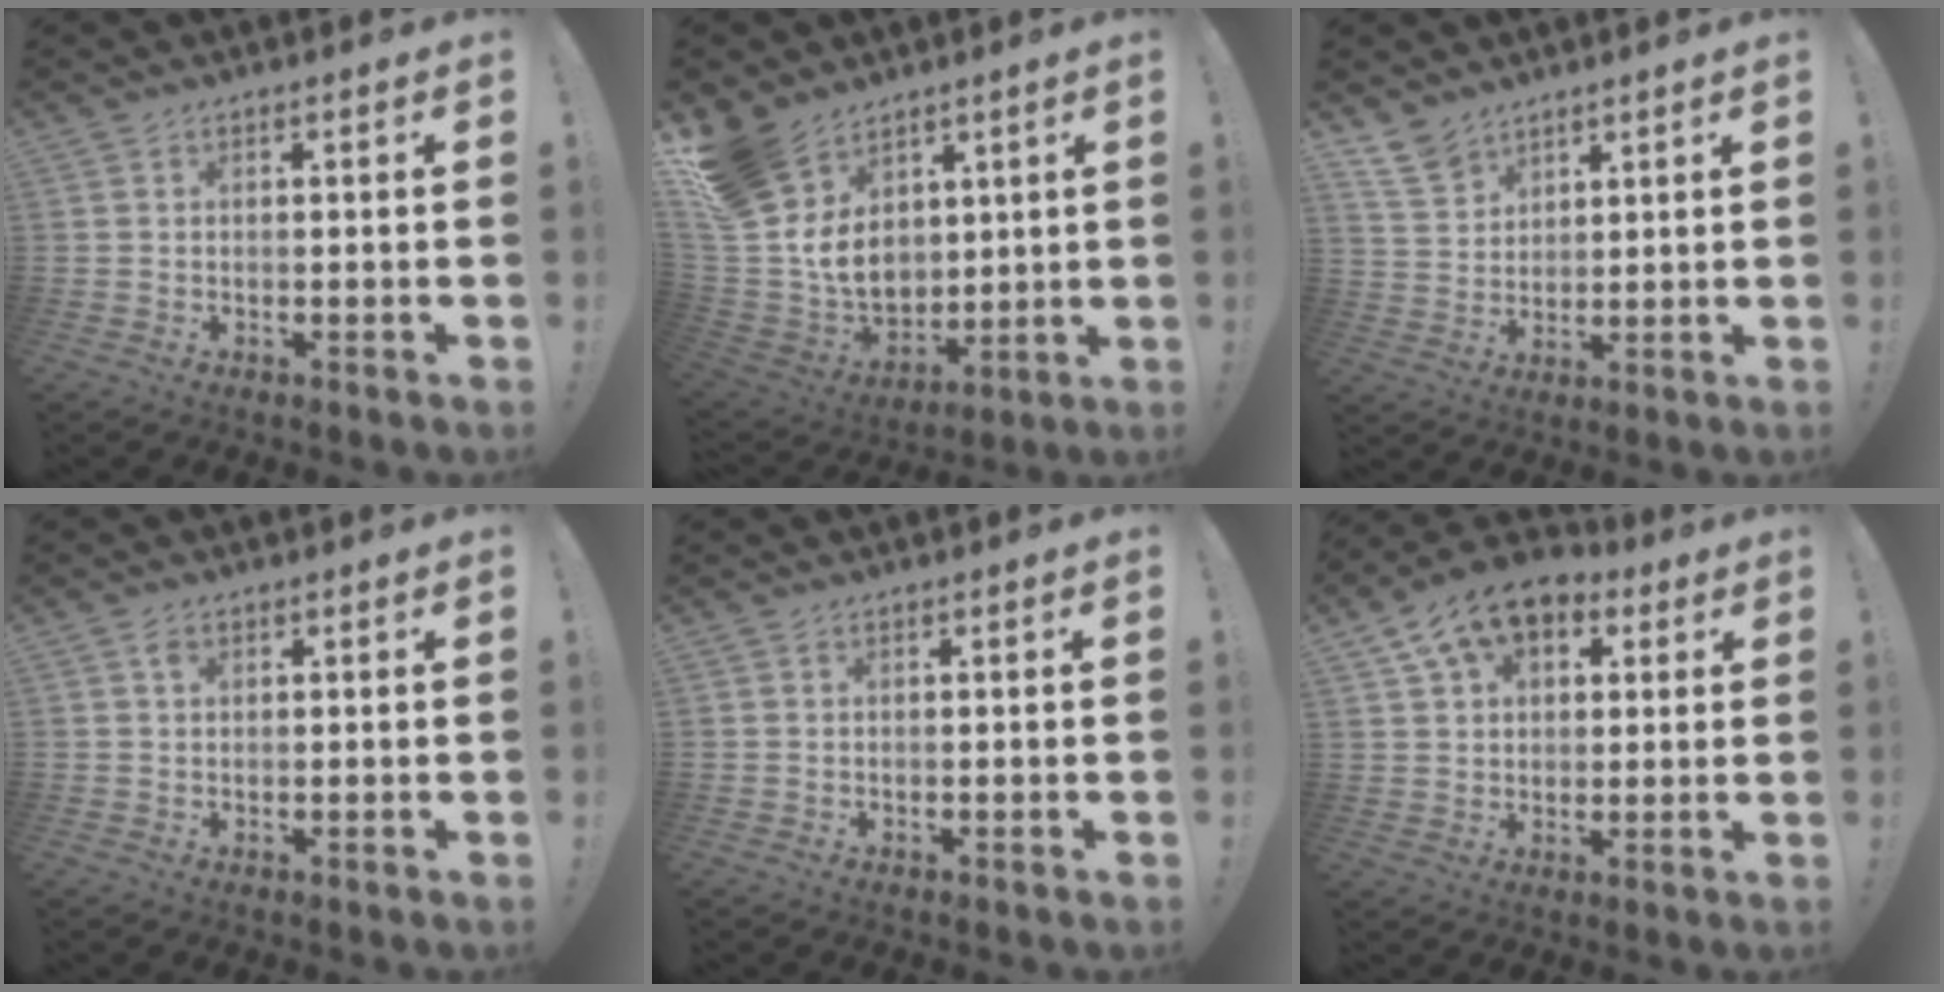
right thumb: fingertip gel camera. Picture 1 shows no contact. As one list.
[{"total": 16.1, "force": [7.6, 11.9, 7.8], "torque": [-0.174, -0.053, 0.154]}, {"total": 8.4, "force": [6.6, 4.6, 2.2], "torque": [-0.045, -0.040, 0.130]}, {"total": 1.3, "force": [0.5, 1.0, 0.7], "torque": [-0.013, 0.003, 0.009]}, {"total": 0.0}, {"total": 11.4, "force": [6.1, 7.7, 5.8], "torque": [-0.096, -0.025, 0.120]}]